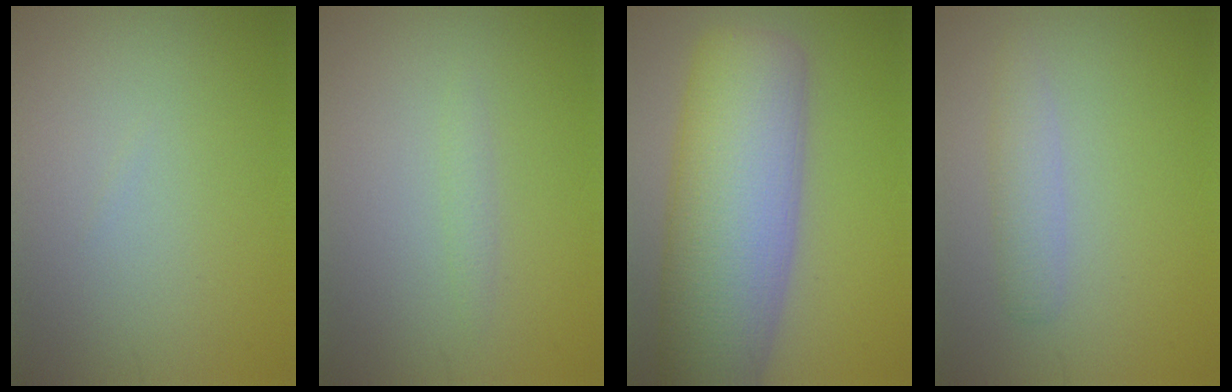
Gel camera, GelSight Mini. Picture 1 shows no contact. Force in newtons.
{"total": 0.8, "press": 0.8, "slide": 0.1}
{"total": 12.4, "press": 12.4, "slide": 0.5}
{"total": 1.9, "press": 1.9, "slide": 0.1}